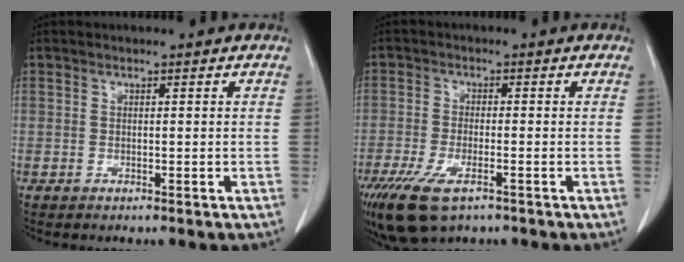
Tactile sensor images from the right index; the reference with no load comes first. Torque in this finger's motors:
{"motor_torque": [1.11, -0.82, 0.35, 0.15]}